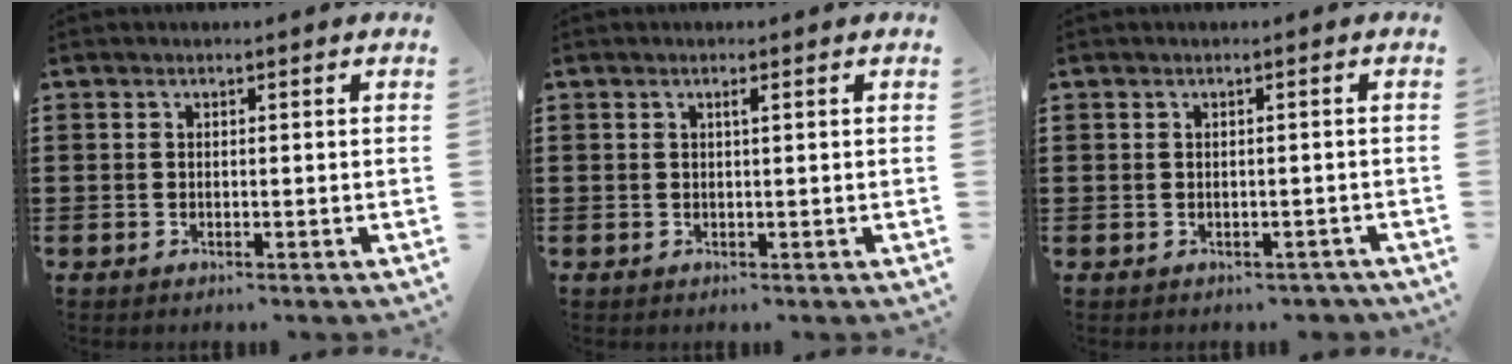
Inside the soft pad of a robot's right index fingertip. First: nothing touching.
{"total": 0.7, "force": [0.2, 0.0, 0.6], "torque": [-0.011, -0.002, 0.005]}
{"total": 1.0, "force": [-0.7, 0.7, 0.1], "torque": [-0.006, 0.002, -0.015]}